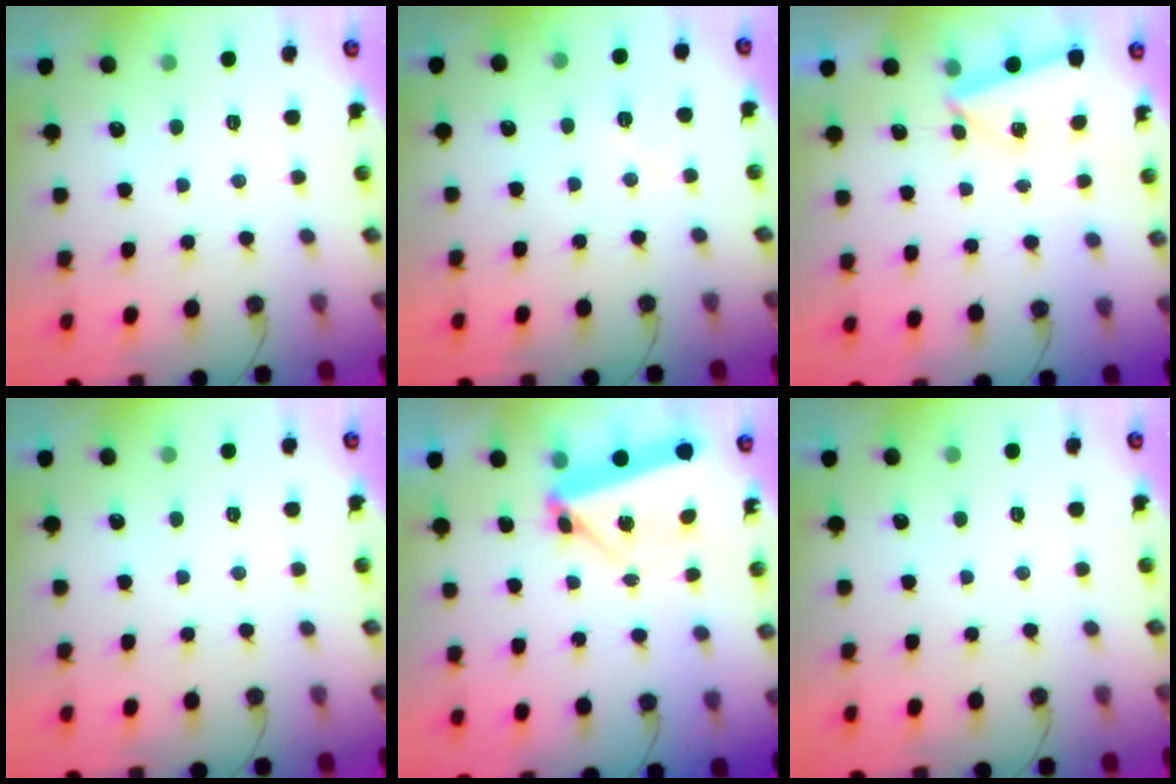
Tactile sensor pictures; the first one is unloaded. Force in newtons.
{"total": 5.9, "press": 5.6, "slide": 2.0}
{"total": 2.6, "press": 1.9, "slide": 1.8}
{"total": 0.0}
{"total": 5.5, "press": 5.1, "slide": 2.0}
{"total": 0.0}